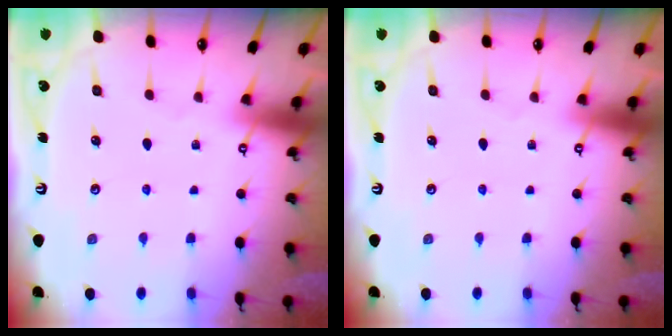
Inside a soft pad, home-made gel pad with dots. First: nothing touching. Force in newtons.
{"total": 0.0}